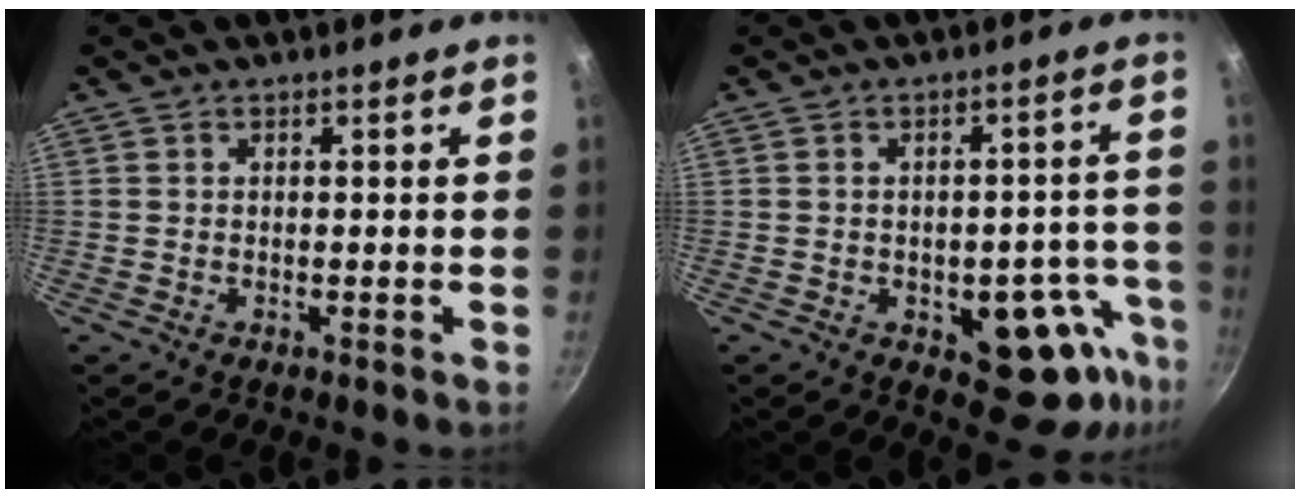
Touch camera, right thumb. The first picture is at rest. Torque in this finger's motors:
{"motor_torque": [1.24, 1.06, 1.05, -0.63, 0.26]}